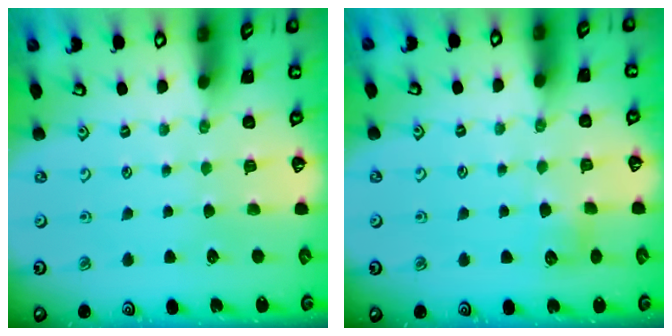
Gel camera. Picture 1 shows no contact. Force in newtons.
{"total": 5.5, "press": 5.5, "slide": 0.6}